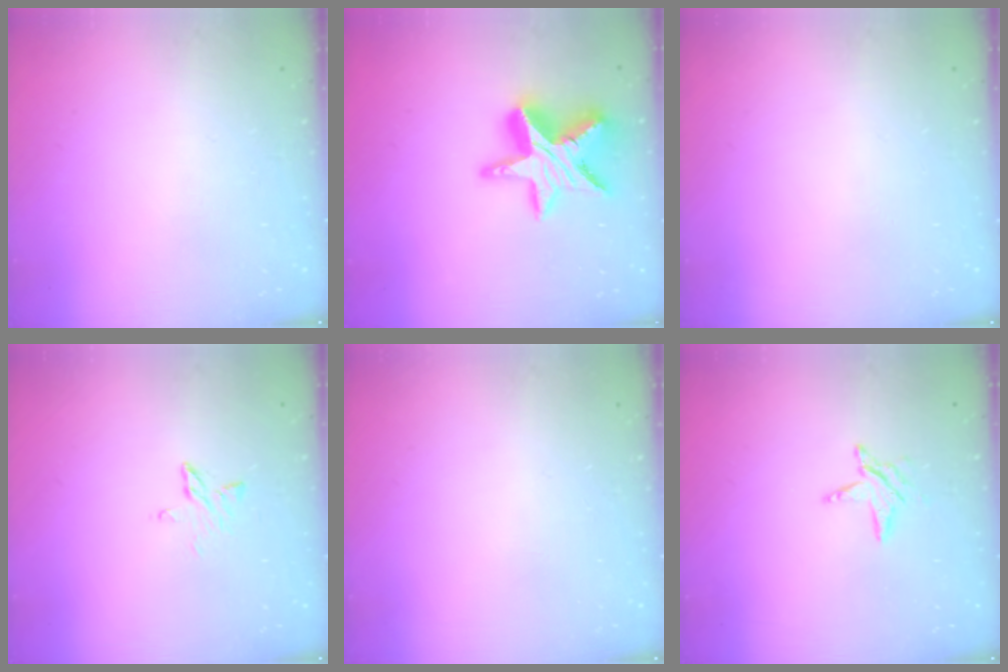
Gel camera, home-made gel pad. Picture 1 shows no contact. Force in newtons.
{"total": 17.9, "press": 17.9, "slide": 1.4}
{"total": 0.0}
{"total": 4.7, "press": 4.7, "slide": 0.4}
{"total": 0.0}
{"total": 5.8, "press": 5.7, "slide": 0.6}